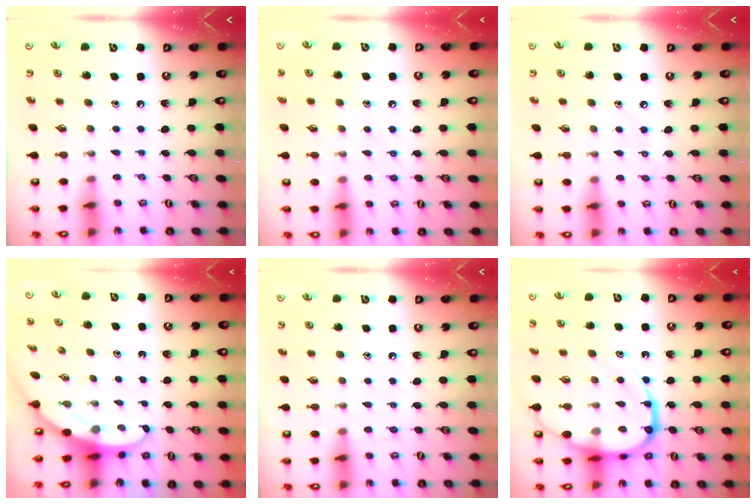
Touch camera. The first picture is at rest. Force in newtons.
{"total": 5.8, "press": 5.7, "slide": 0.7}
{"total": 4.8, "press": 4.7, "slide": 0.6}
{"total": 3.7, "press": 3.6, "slide": 0.3}
{"total": 3.6, "press": 3.5, "slide": 0.5}
{"total": 17.0, "press": 16.9, "slide": 2.0}